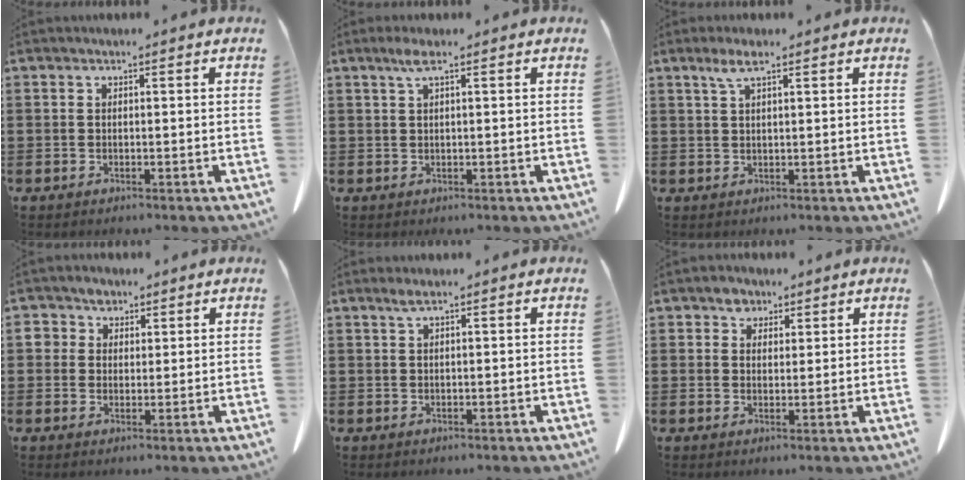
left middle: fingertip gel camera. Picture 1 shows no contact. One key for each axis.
{"total": 2.2, "fx": 1.0, "fy": 0.3, "fz": 1.9, "tx": -0.042, "ty": 0.004, "tz": 0.016}
{"total": 2.9, "fx": 1.7, "fy": 0.5, "fz": 2.3, "tx": -0.049, "ty": 0.004, "tz": 0.029}
{"total": 3.3, "fx": 1.8, "fy": 2.7, "fz": 0.6, "tx": -0.017, "ty": 0.010, "tz": 0.029}
{"total": 1.2, "fx": 0.6, "fy": 0.0, "fz": 1.1, "tx": -0.023, "ty": 0.001, "tz": 0.011}
{"total": 2.9, "fx": 2.1, "fy": 1.9, "fz": 0.7, "tx": -0.013, "ty": 0.005, "tz": 0.037}